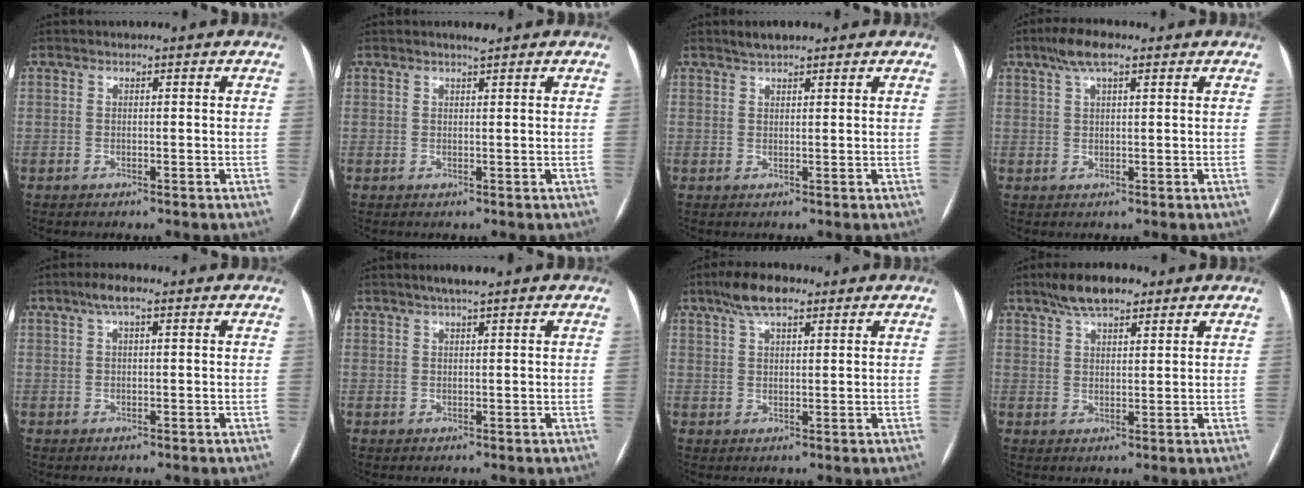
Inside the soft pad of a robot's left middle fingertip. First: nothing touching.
{"total": 1.2, "force": [1.0, 0.0, 0.7], "torque": [-0.016, 0.001, 0.020]}
{"total": 2.7, "force": [2.2, 0.7, 1.4], "torque": [-0.030, 0.012, 0.039]}
{"total": 5.1, "force": [3.2, 1.2, 3.8], "torque": [-0.080, 0.019, 0.057]}
{"total": 3.2, "force": [1.7, 0.7, 2.6], "torque": [-0.054, 0.020, 0.030]}
{"total": 2.7, "force": [2.1, 0.0, 1.7], "torque": [-0.035, 0.009, 0.037]}
{"total": 6.3, "force": [4.2, 2.0, 4.2], "torque": [-0.085, 0.019, 0.075]}
{"total": 7.2, "force": [5.1, 2.4, 4.4], "torque": [-0.083, 0.017, 0.089]}